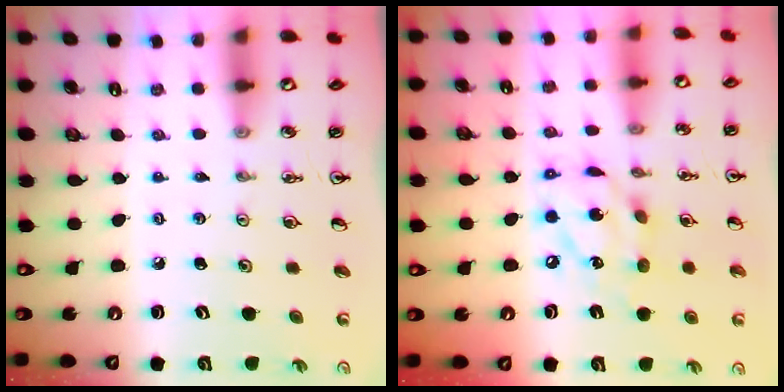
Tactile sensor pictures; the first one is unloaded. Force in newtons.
{"total": 12.7, "press": 12.7, "slide": 0.9}